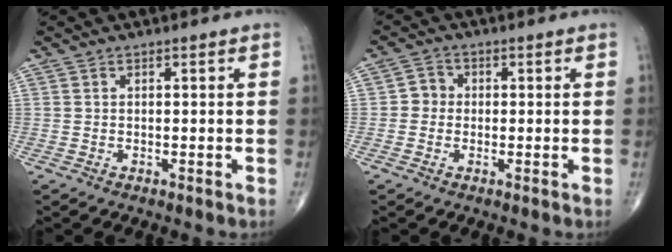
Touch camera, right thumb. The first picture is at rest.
{"total": 2.7, "force": [-0.3, 2.5, 0.9], "torque": [0.003, 0.008, -0.013]}